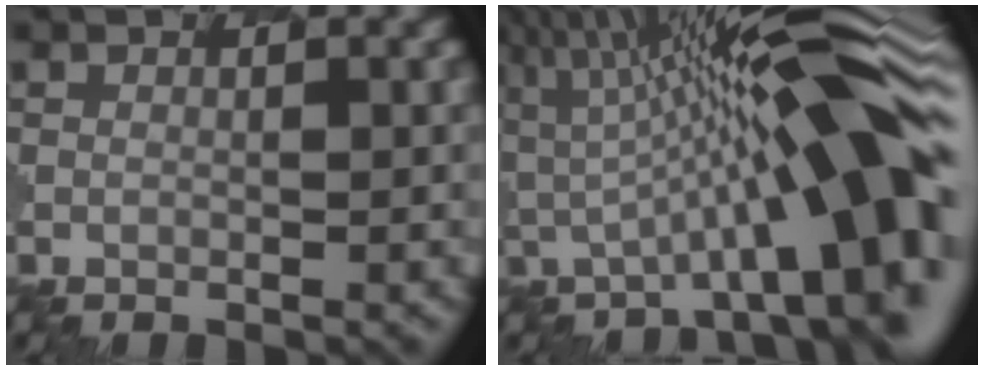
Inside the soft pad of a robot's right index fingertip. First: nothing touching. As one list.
[{"total": 9.9, "force": [2.0, 0.7, 9.7], "torque": [-0.146, 0.045, -0.006]}]